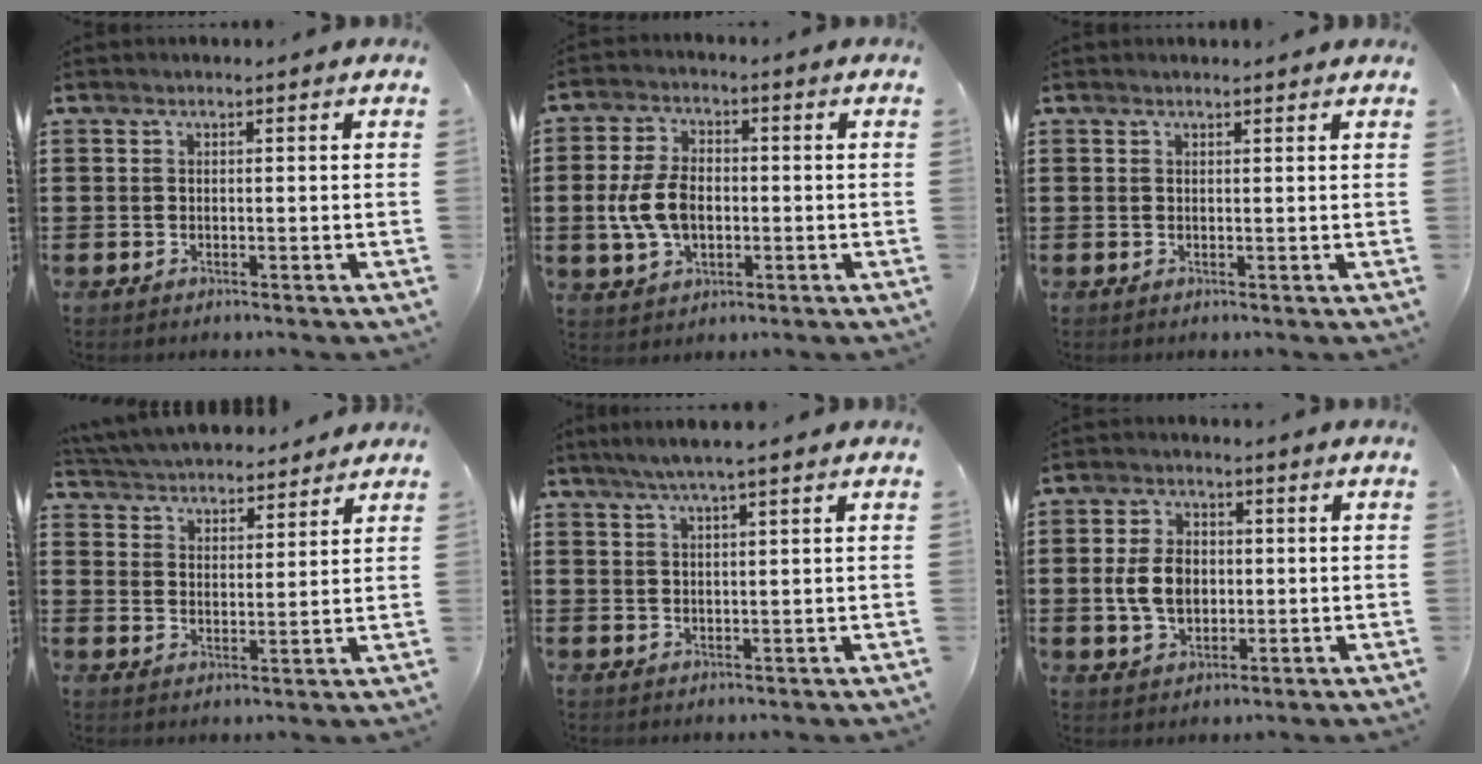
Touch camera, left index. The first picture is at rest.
{"total": 7.3, "force": [-0.7, 4.5, 5.7], "torque": [-0.140, 0.002, -0.020]}
{"total": 0.8, "force": [0.7, 0.0, 0.2], "torque": [-0.007, -0.001, 0.015]}
{"total": 4.5, "force": [4.5, 0.7, -0.2], "torque": [-0.019, -0.024, 0.078]}
{"total": 3.4, "force": [2.5, -0.1, 2.3], "torque": [-0.049, 0.000, 0.044]}
{"total": 6.4, "force": [0.0, 4.4, 4.7], "torque": [-0.109, 0.003, -0.009]}